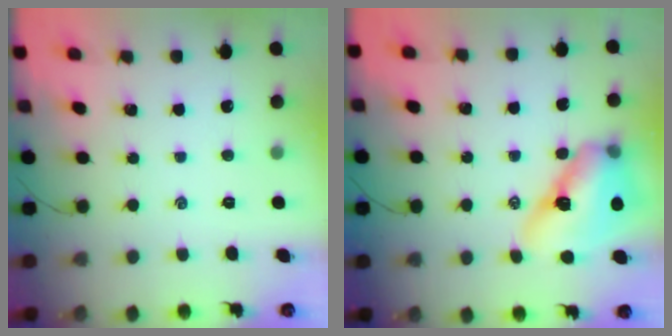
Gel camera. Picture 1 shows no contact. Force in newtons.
{"total": 14.5, "press": 13.8, "slide": 4.3}